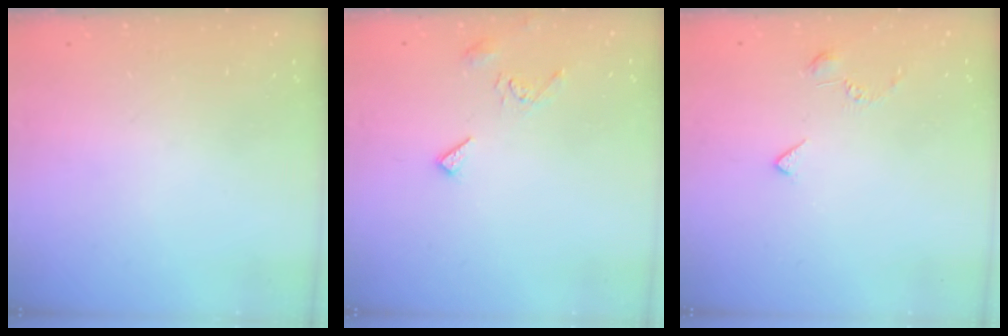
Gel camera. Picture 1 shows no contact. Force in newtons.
{"total": 6.0, "press": 6.0, "slide": 0.4}
{"total": 3.0, "press": 2.9, "slide": 0.7}